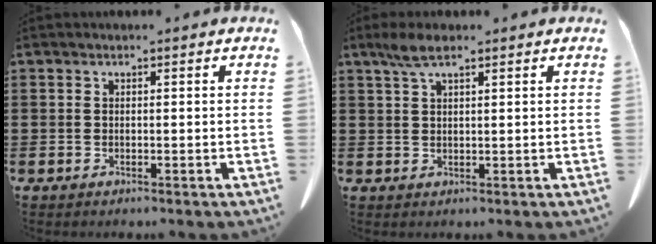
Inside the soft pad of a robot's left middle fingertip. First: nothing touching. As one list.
[{"total": 3.5, "force": [2.1, 0.9, 2.7], "torque": [-0.059, 0.002, 0.038]}]